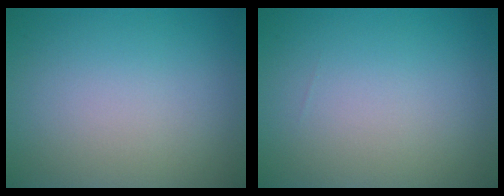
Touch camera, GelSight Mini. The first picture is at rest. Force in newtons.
{"total": 0.0}